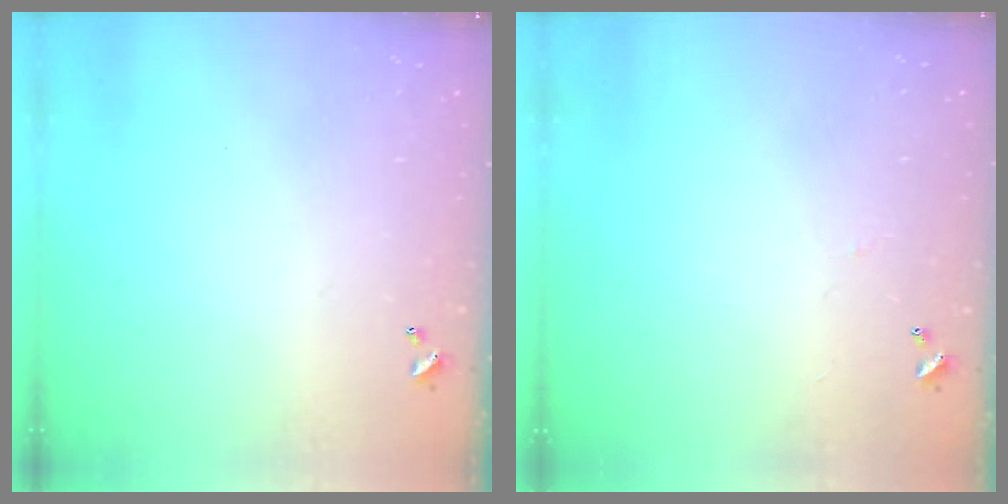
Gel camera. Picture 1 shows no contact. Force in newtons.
{"total": 0.5, "press": 0.3, "slide": 0.4}